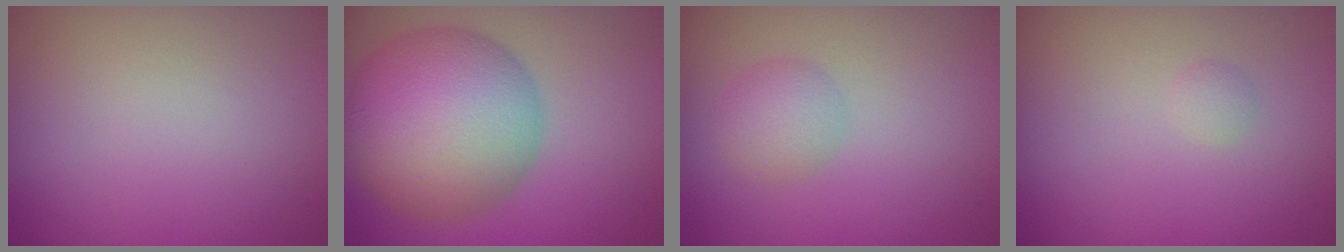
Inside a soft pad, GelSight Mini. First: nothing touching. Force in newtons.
{"total": 11.6, "press": 11.6, "slide": 0.3}
{"total": 2.2, "press": 2.2, "slide": 0.1}
{"total": 0.6, "press": 0.6, "slide": 0.0}